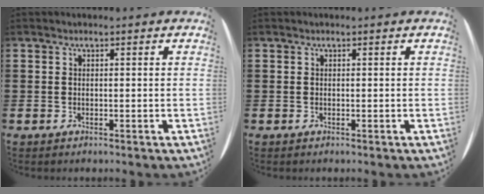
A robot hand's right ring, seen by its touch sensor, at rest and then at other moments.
{"total": 0.0}